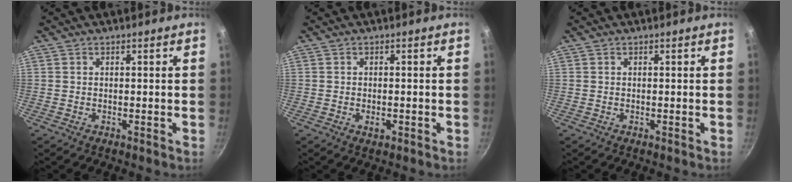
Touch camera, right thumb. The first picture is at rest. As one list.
[{"total": 1.7, "force": [-0.6, 1.1, 1.1], "torque": [-0.016, 0.000, -0.009]}, {"total": 0.0}]